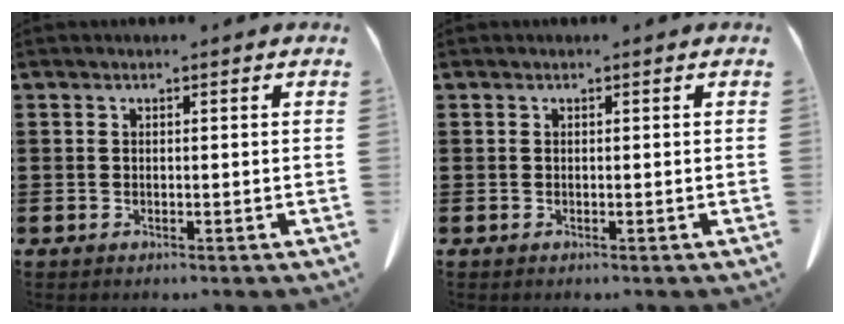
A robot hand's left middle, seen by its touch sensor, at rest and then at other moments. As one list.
[{"total": 0.0}]